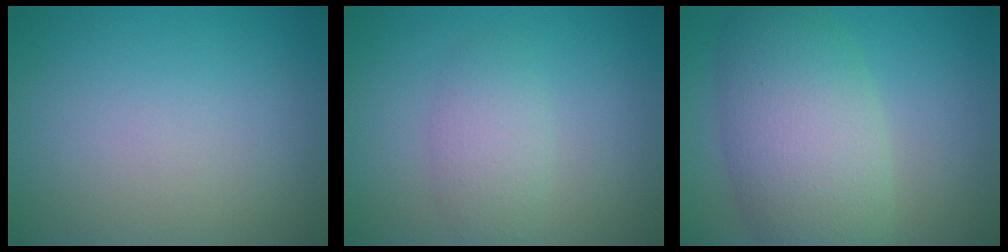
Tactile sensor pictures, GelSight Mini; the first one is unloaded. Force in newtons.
{"total": 2.7, "press": 2.7, "slide": 0.1}
{"total": 8.4, "press": 8.4, "slide": 0.3}